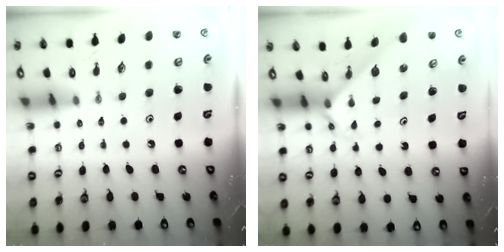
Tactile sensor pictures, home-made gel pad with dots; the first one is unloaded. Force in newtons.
{"total": 2.2, "press": 2.2, "slide": 0.2}